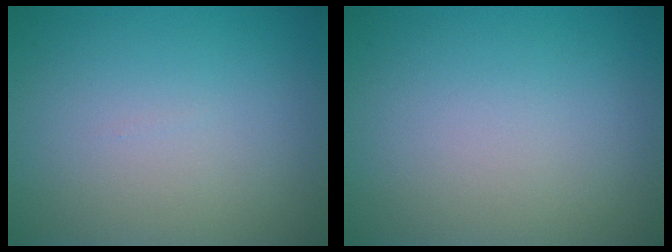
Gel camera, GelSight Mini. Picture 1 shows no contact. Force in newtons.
{"total": 0.0}